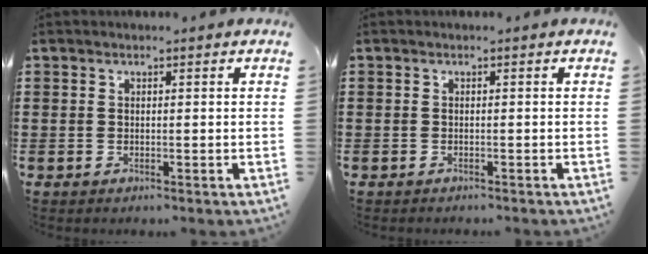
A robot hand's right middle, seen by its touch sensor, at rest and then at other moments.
{"total": 0.6, "force": [-0.5, 0.1, -0.1], "torque": [0.000, 0.000, -0.012]}